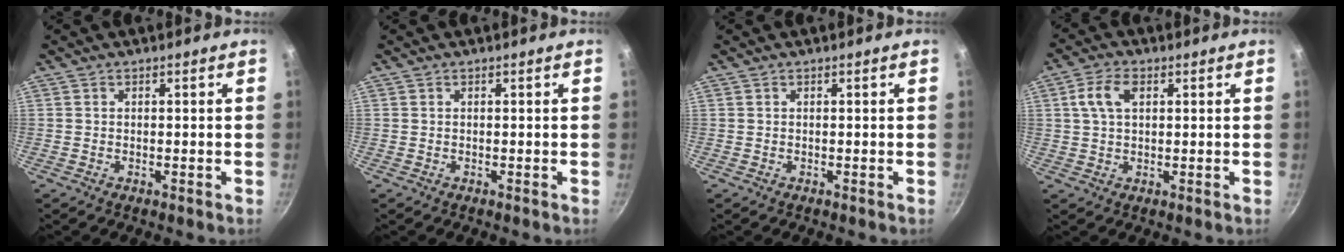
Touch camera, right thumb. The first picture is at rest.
{"total": 0.0}
{"total": 0.0}
{"total": 5.7, "force": [1.7, 3.4, 4.3], "torque": [-0.089, 0.009, 0.031]}